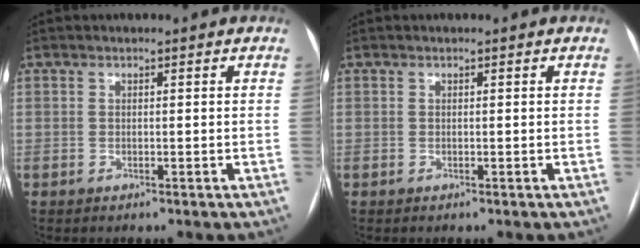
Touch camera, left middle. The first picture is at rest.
{"total": 0.0}